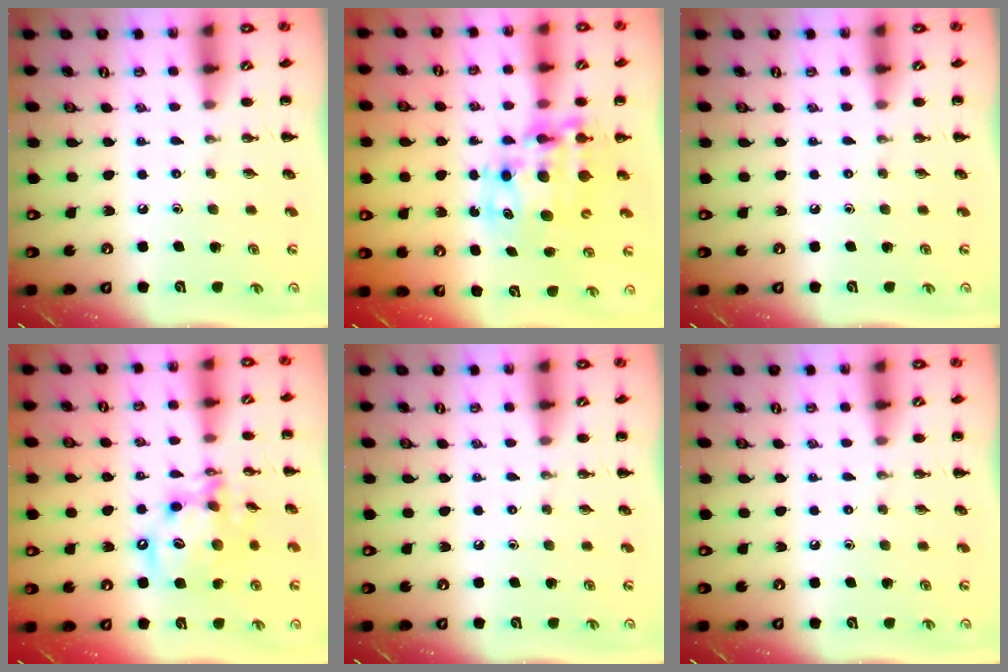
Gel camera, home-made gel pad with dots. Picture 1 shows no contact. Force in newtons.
{"total": 11.1, "press": 10.8, "slide": 2.7}
{"total": 0.0}
{"total": 13.7, "press": 13.3, "slide": 3.5}
{"total": 0.0}
{"total": 0.0}